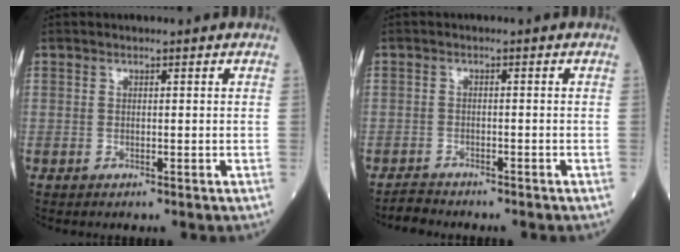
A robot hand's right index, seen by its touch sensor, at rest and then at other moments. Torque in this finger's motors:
{"motor_torque": [-0.85, 0.42, -1.05, -0.21]}